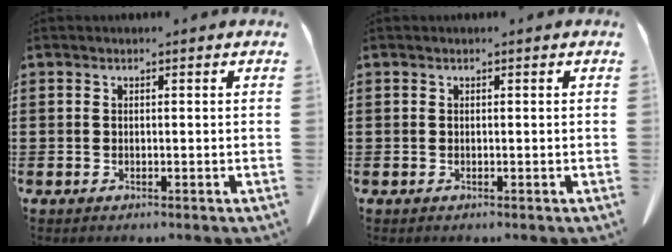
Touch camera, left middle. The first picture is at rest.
{"total": 0.0}